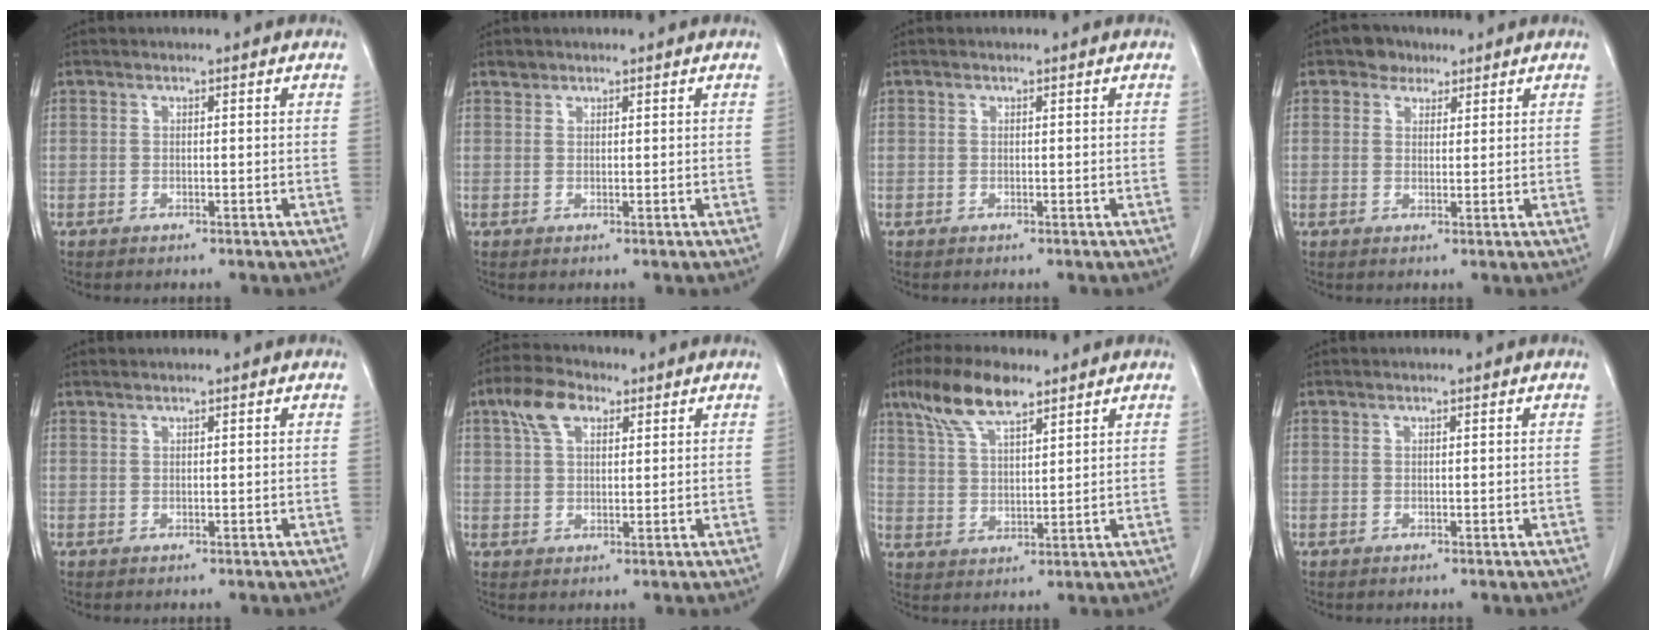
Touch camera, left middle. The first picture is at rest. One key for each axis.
{"total": 0.9, "fx": 0.7, "fy": 0.5, "fz": 0.0, "tx": 0.003, "ty": 0.003, "tz": 0.011}
{"total": 0.0}
{"total": 2.9, "fx": 1.8, "fy": 2.1, "fz": 0.5, "tx": -0.011, "ty": 0.006, "tz": 0.026}
{"total": 0.7, "fx": 0.7, "fy": -0.1, "fz": 0.2, "tx": -0.008, "ty": 0.003, "tz": 0.017}
{"total": 6.1, "fx": 3.1, "fy": 3.2, "fz": 4.1, "tx": -0.089, "ty": 0.017, "tz": 0.058}
{"total": 9.4, "fx": 6.6, "fy": 2.5, "fz": 6.1, "tx": -0.130, "ty": 0.017, "tz": 0.127}
{"total": 0.0}